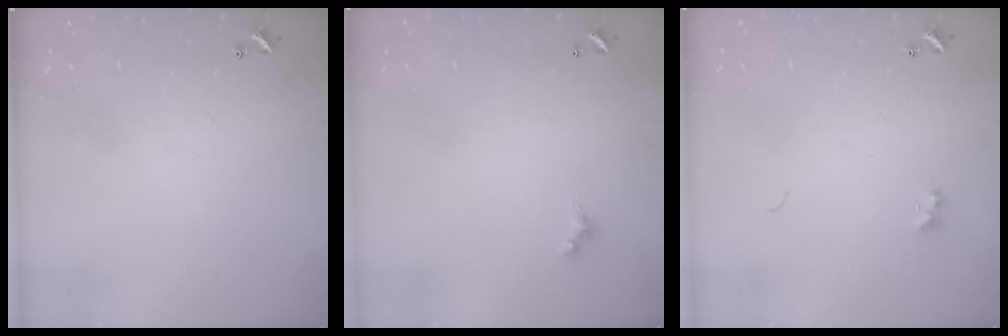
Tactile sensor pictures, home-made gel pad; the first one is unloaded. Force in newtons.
{"total": 1.5, "press": 1.4, "slide": 0.3}
{"total": 1.8, "press": 1.7, "slide": 0.4}